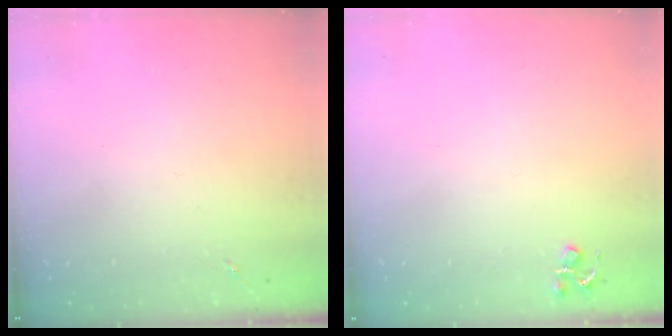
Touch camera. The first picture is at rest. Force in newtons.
{"total": 4.1, "press": 4.1, "slide": 0.5}